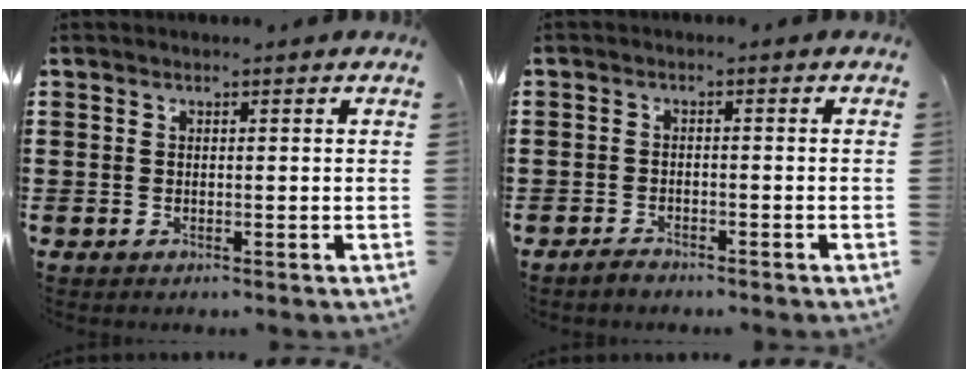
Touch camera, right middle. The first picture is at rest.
{"total": 1.6, "force": [-1.5, 0.5, 0.2], "torque": [-0.008, 0.001, -0.031]}